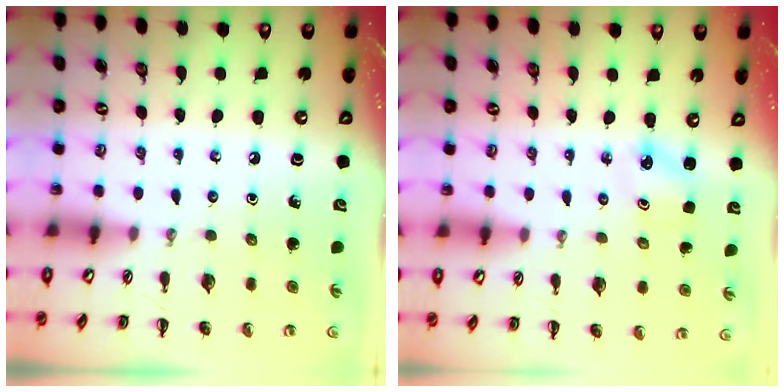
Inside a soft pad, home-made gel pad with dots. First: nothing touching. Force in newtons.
{"total": 2.0, "press": 2.0, "slide": 0.6}